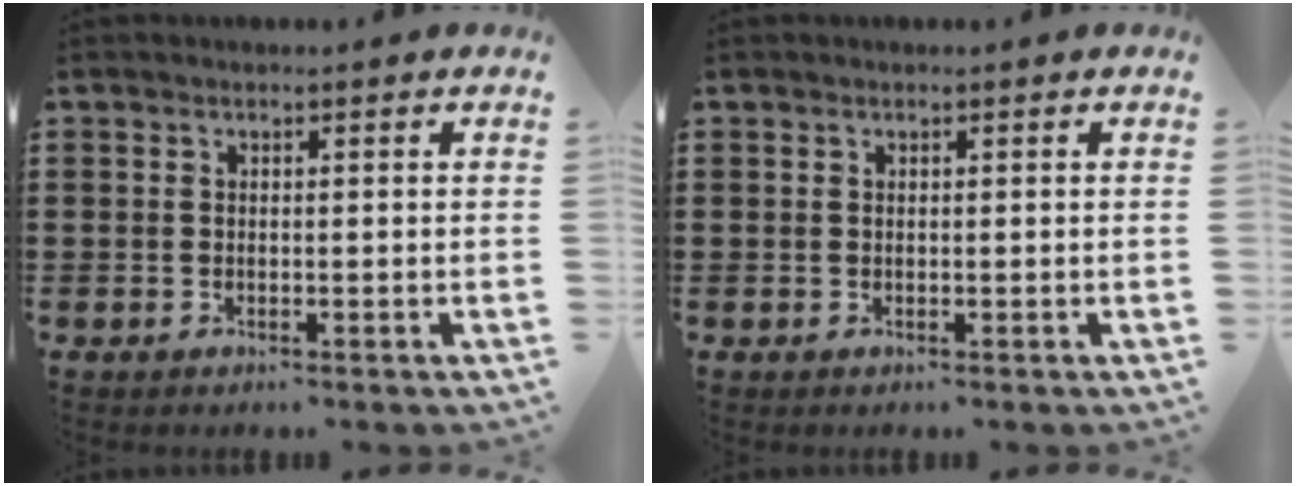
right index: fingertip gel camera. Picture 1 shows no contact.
{"total": 0.0}